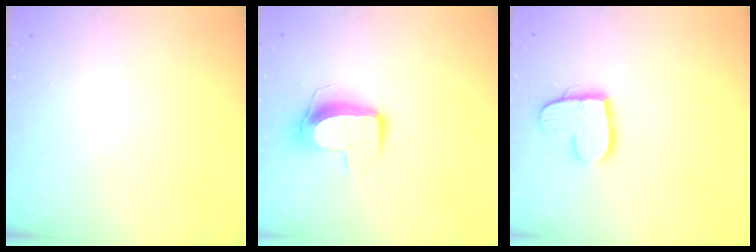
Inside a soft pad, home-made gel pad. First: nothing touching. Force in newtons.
{"total": 10.2, "press": 10.2, "slide": 0.2}
{"total": 12.6, "press": 12.6, "slide": 0.8}